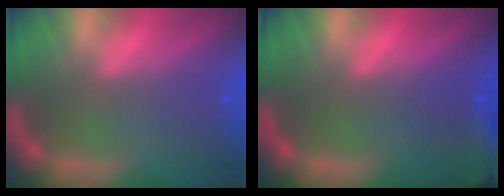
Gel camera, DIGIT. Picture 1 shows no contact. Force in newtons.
{"total": 7.5}